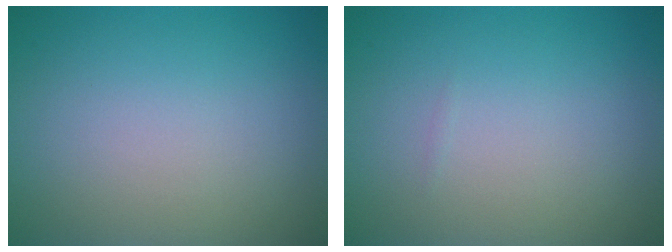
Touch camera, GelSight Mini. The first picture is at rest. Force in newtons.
{"total": 0.0}